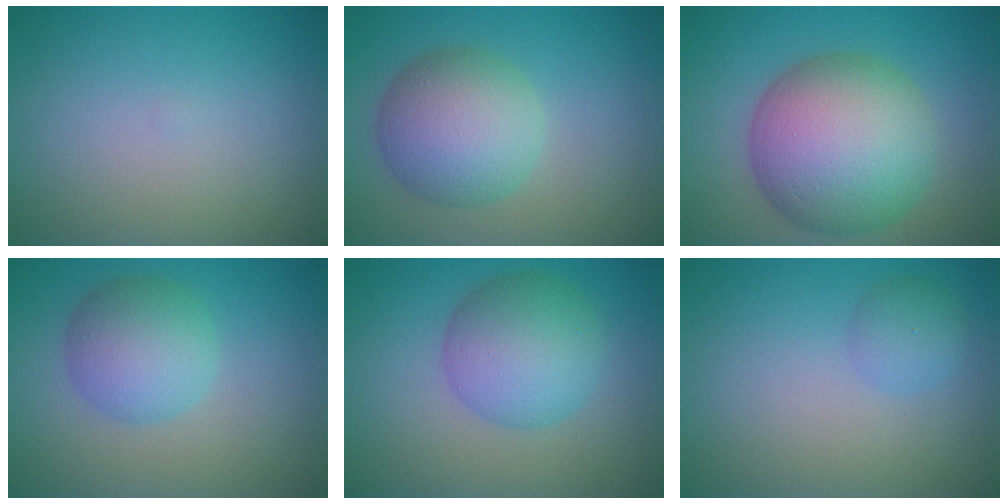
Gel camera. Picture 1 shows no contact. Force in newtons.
{"total": 6.9, "press": 6.9, "slide": 0.2}
{"total": 12.2, "press": 12.2, "slide": 0.4}
{"total": 4.9, "press": 4.9, "slide": 0.1}
{"total": 6.3, "press": 6.3, "slide": 0.1}
{"total": 2.0, "press": 2.0, "slide": 0.0}